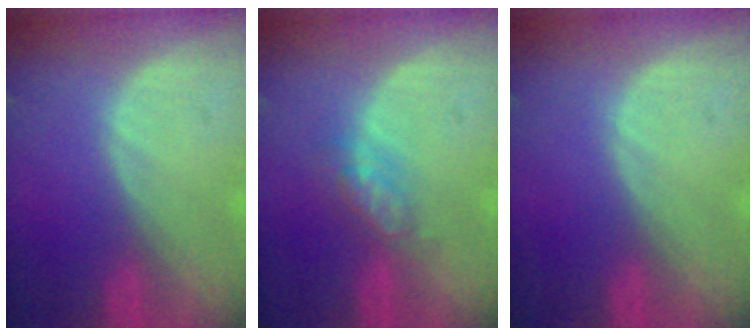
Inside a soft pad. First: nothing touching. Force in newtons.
{"total": 4.7, "press": 4.1, "slide": 2.2}
{"total": 0.0}